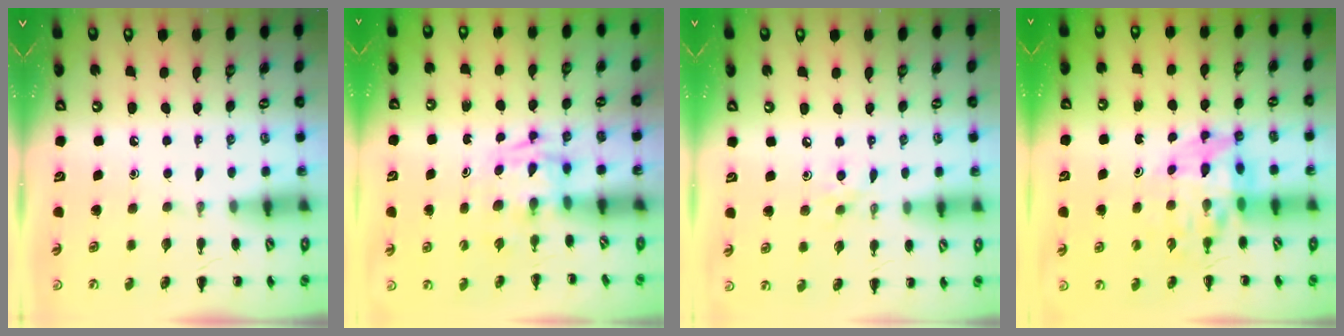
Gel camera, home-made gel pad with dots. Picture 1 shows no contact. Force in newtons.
{"total": 2.9, "press": 2.9, "slide": 0.1}
{"total": 5.4, "press": 5.1, "slide": 1.9}
{"total": 9.6, "press": 9.2, "slide": 2.7}